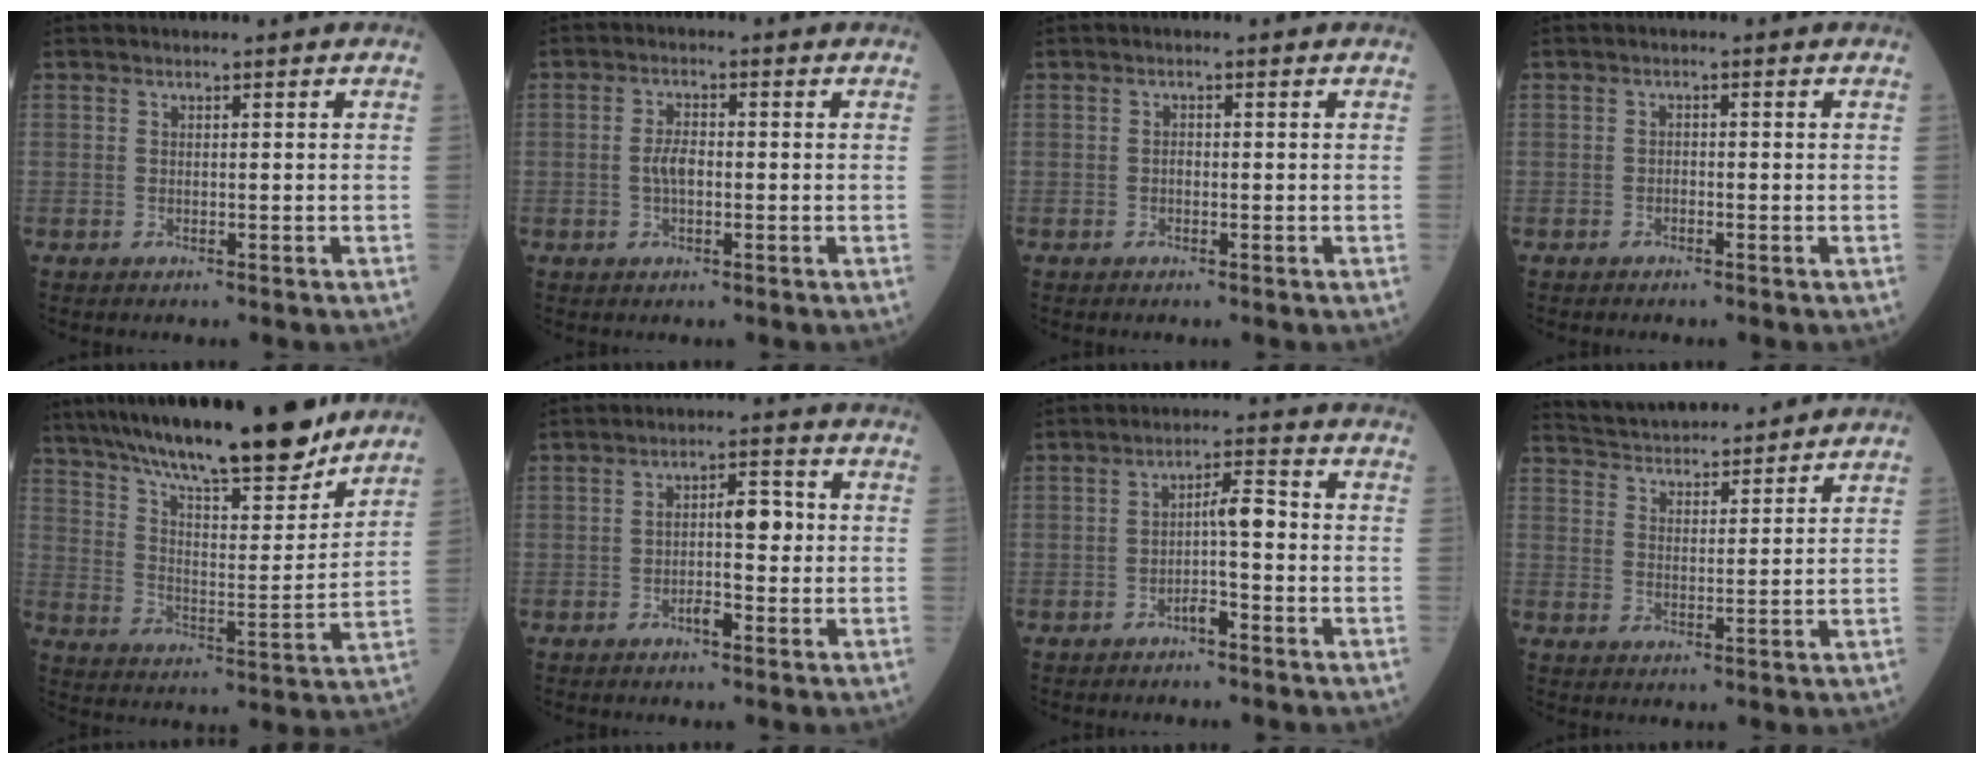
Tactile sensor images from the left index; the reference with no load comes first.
{"total": 3.0, "force": [-0.5, 1.2, 2.7], "torque": [-0.057, 0.004, -0.009]}
{"total": 0.6, "force": [-0.3, 0.3, 0.5], "torque": [-0.008, 0.002, -0.005]}
{"total": 0.6, "force": [-0.5, 0.2, 0.3], "torque": [-0.003, 0.002, -0.010]}
{"total": 22.4, "force": [18.8, 3.5, 11.8], "torque": [-0.201, 0.004, 0.290]}
{"total": 5.3, "force": [-0.6, 1.9, 4.9], "torque": [-0.082, 0.019, -0.009]}
{"total": 4.3, "force": [-1.2, 0.9, 4.1], "torque": [-0.067, 0.019, -0.020]}
{"total": 13.2, "force": [12.5, 2.0, 3.4], "torque": [-0.060, 0.026, 0.191]}